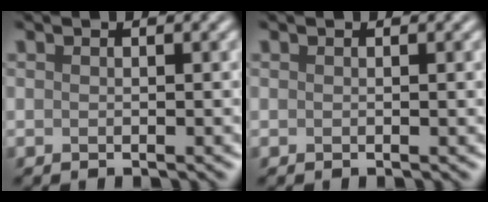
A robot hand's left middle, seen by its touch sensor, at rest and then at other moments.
{"total": 0.0}